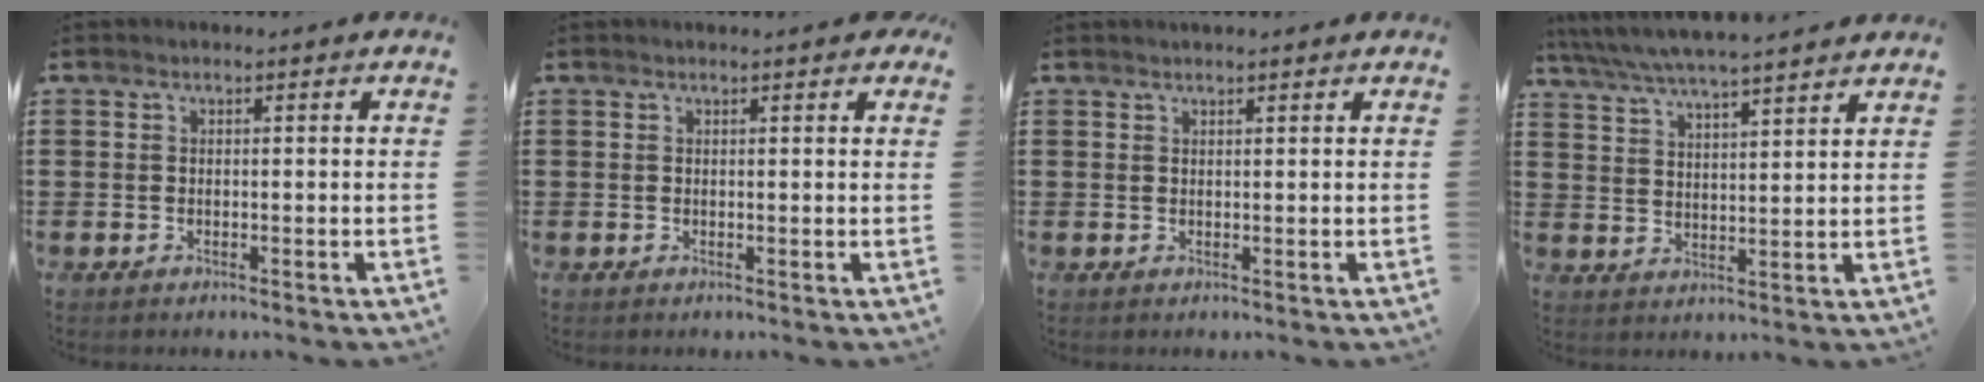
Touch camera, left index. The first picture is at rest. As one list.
[{"total": 0.8, "force": [0.6, 0.0, 0.6], "torque": [-0.004, -0.002, 0.010]}, {"total": 1.0, "force": [0.9, 0.1, 0.4], "torque": [-0.008, 0.000, 0.018]}, {"total": 5.2, "force": [5.0, -0.1, 1.7], "torque": [-0.052, -0.026, 0.085]}]